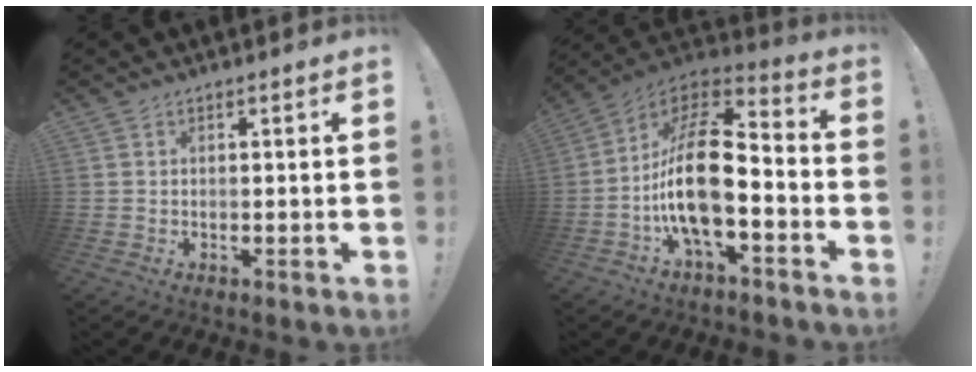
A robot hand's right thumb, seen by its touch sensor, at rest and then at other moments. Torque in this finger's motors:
{"motor_torque": [2.82, 2.19, 0.46, -0.24, 0.30]}